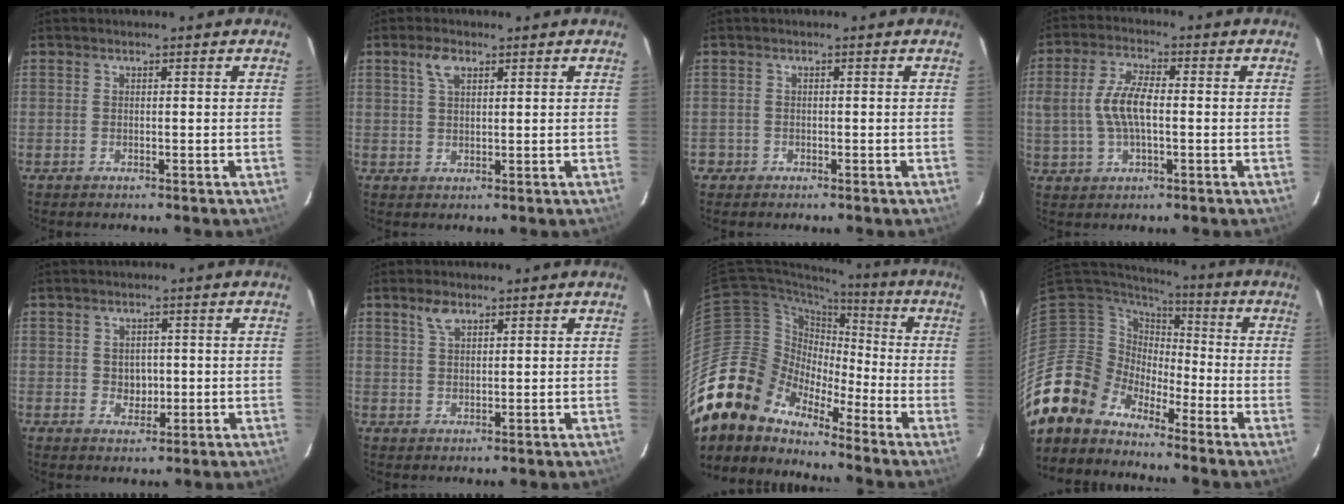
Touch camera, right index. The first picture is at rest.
{"total": 3.4, "force": [1.8, 1.7, 2.3], "torque": [-0.045, 0.008, 0.035]}
{"total": 1.7, "force": [-0.8, 1.4, -0.1], "torque": [-0.003, 0.007, -0.011]}
{"total": 8.2, "force": [-0.4, 3.6, 7.3], "torque": [-0.149, 0.008, -0.003]}
{"total": 3.3, "force": [0.0, 2.8, 1.7], "torque": [-0.027, 0.003, 0.004]}
{"total": 3.1, "force": [2.0, 1.4, 1.8], "torque": [-0.035, 0.006, 0.040]}
{"total": 16.2, "force": [-13.1, 8.6, 4.3], "torque": [-0.092, 0.014, -0.256]}
{"total": 11.3, "force": [-9.1, 6.7, 1.0], "torque": [-0.049, 0.028, -0.192]}